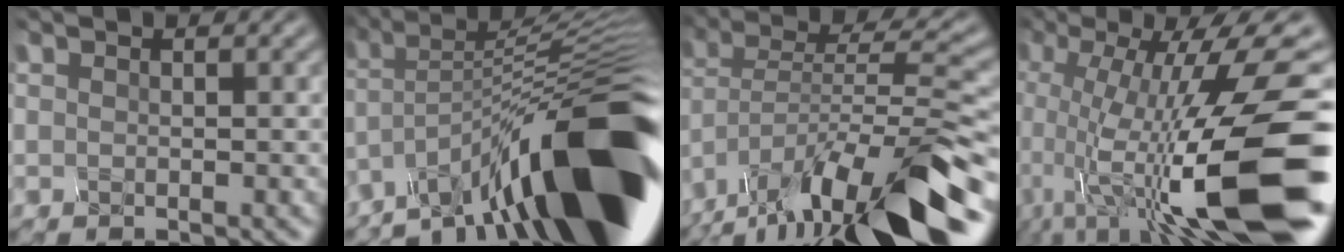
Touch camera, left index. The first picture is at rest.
{"total": 16.4, "force": [-9.8, 2.8, 12.8], "torque": [-0.179, 0.021, -0.163]}
{"total": 15.3, "force": [-10.9, 3.3, 10.3], "torque": [-0.196, 0.007, -0.182]}
{"total": 16.1, "force": [-4.9, 3.7, 14.9], "torque": [-0.251, 0.006, -0.084]}